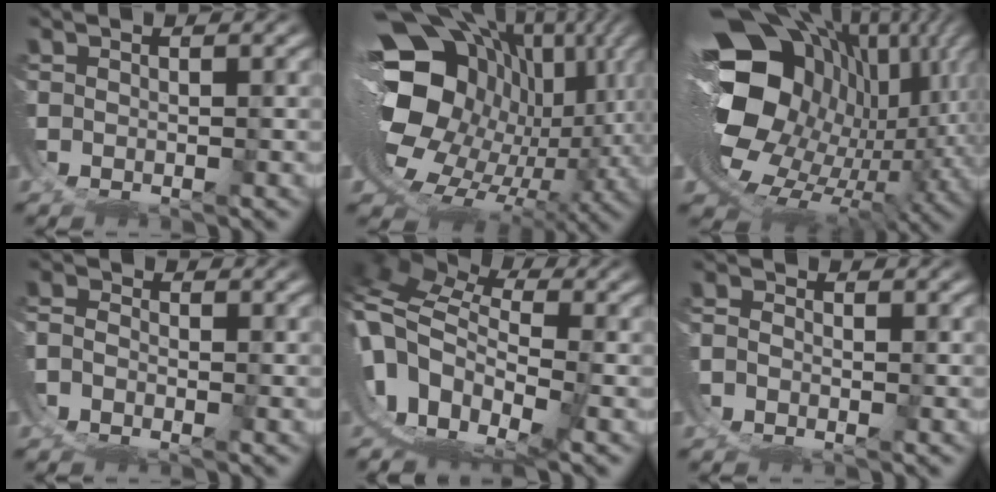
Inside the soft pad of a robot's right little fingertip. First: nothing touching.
{"total": 21.9, "force": [0.6, 16.3, 14.6], "torque": [-0.257, -0.036, 0.012]}
{"total": 23.7, "force": [0.0, 16.6, 16.9], "torque": [-0.267, -0.037, 0.006]}
{"total": 2.4, "force": [-1.1, 1.9, 1.0], "torque": [-0.019, -0.002, -0.028]}
{"total": 16.4, "force": [0.3, 13.5, 9.3], "torque": [-0.213, -0.035, -0.008]}
{"total": 1.5, "force": [-0.7, 1.1, 0.6], "torque": [-0.011, 0.000, -0.020]}